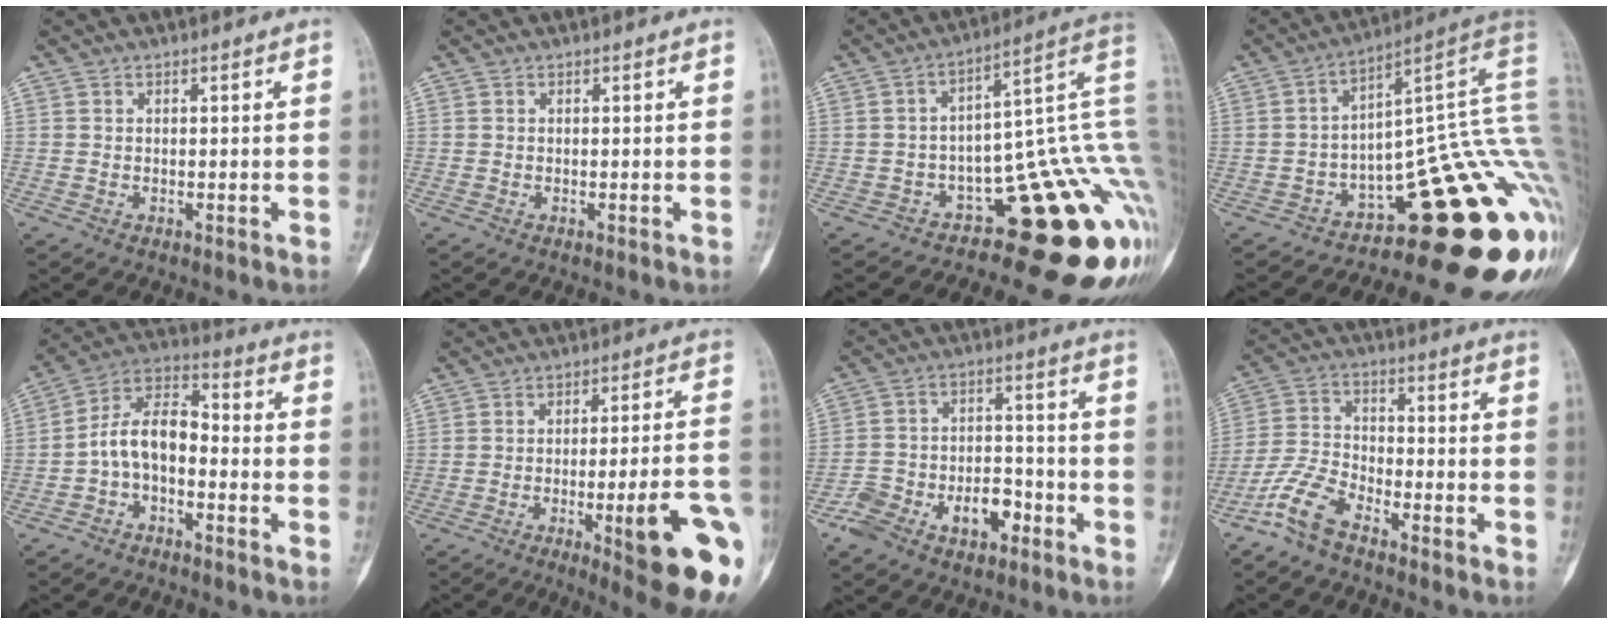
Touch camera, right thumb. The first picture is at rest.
{"total": 0.0}
{"total": 18.5, "force": [-8.1, 7.6, 14.8], "torque": [-0.062, 0.121, -0.096]}
{"total": 25.0, "force": [-7.3, 8.5, 22.3], "torque": [-0.145, 0.093, -0.081]}
{"total": 9.6, "force": [-2.5, 5.7, 7.3], "torque": [-0.125, 0.054, -0.060]}
{"total": 17.9, "force": [-6.4, 3.1, 16.4], "torque": [-0.179, 0.014, -0.076]}
{"total": 10.4, "force": [-5.5, 6.4, 6.1], "torque": [-0.085, 0.048, -0.090]}
{"total": 8.0, "force": [-5.9, 3.2, 4.4], "torque": [-0.104, 0.034, -0.127]}